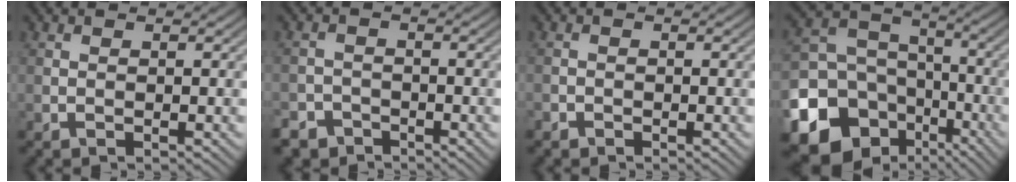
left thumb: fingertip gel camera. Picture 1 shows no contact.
{"total": 4.2, "force": [-3.3, 2.6, 0.6], "torque": [0.002, -0.001, -0.060]}
{"total": 1.0, "force": [-0.8, 0.6, 0.1], "torque": [0.000, -0.002, -0.017]}
{"total": 17.5, "force": [-7.6, 14.3, 6.7], "torque": [-0.193, -0.054, -0.130]}